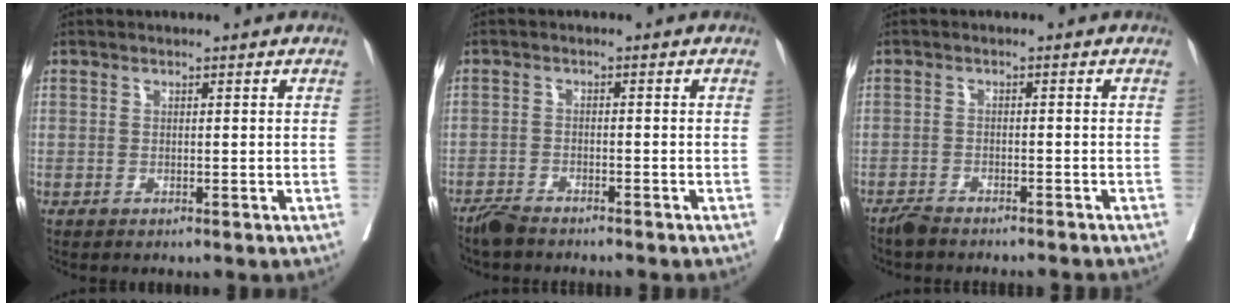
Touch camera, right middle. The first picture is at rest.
{"total": 3.6, "force": [-3.3, 0.5, 1.2], "torque": [-0.020, -0.008, -0.057]}
{"total": 4.4, "force": [-4.3, 0.4, 1.0], "torque": [-0.008, -0.008, -0.067]}